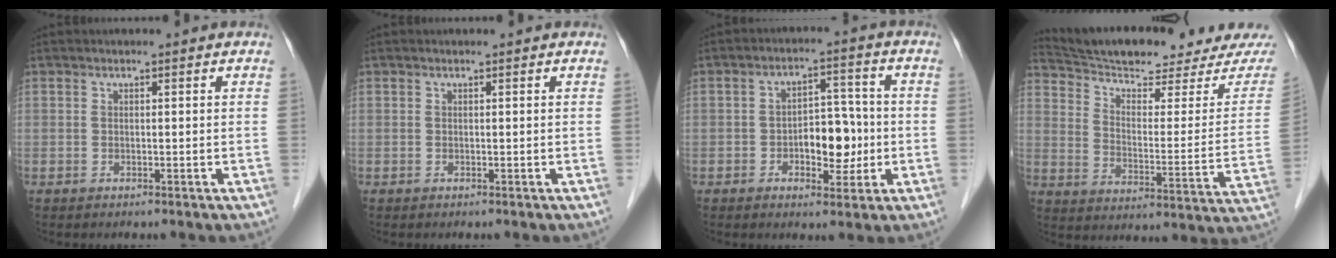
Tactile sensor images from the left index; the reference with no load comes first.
{"total": 0.0}
{"total": 6.8, "force": [-1.4, 3.6, 5.6], "torque": [-0.086, 0.017, -0.018]}
{"total": 21.3, "force": [20.0, 1.7, 7.0], "torque": [-0.107, -0.055, 0.278]}